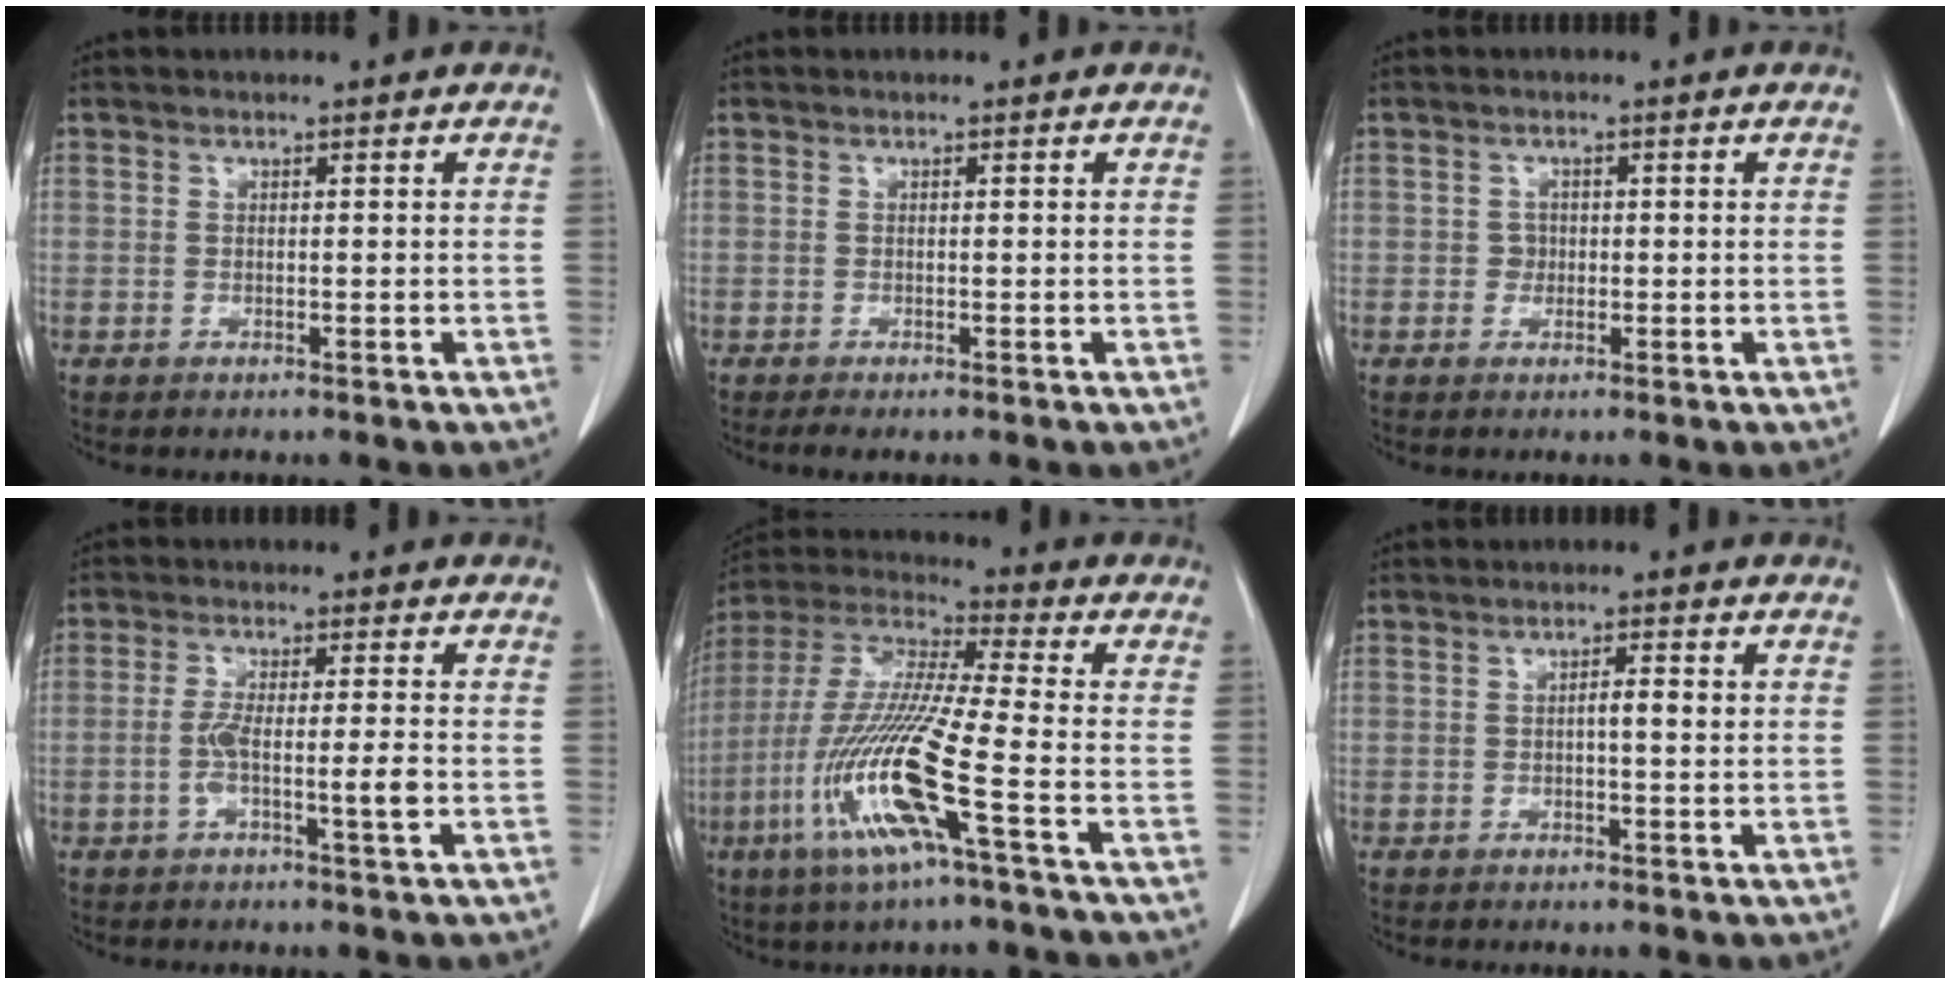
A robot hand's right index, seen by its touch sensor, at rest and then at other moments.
{"total": 0.8, "force": [-0.6, 0.0, 0.6], "torque": [-0.015, -0.005, -0.013]}
{"total": 1.4, "force": [-0.2, 1.4, 0.4], "torque": [-0.005, 0.006, -0.002]}
{"total": 5.2, "force": [-1.5, -0.1, 4.9], "torque": [-0.099, -0.002, -0.025]}
{"total": 16.3, "force": [-6.0, 0.1, 15.1], "torque": [-0.326, -0.020, -0.123]}
{"total": 2.3, "force": [0.1, 0.3, 2.2], "torque": [-0.037, 0.003, 0.001]}